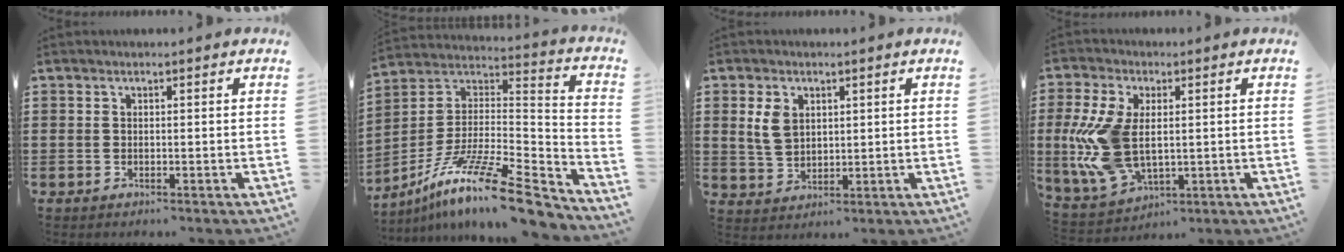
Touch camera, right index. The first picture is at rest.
{"total": 15.6, "force": [-11.3, 2.1, 10.5], "torque": [-0.186, 0.028, -0.207]}
{"total": 4.7, "force": [1.4, 3.3, 3.0], "torque": [-0.077, 0.009, 0.023]}
{"total": 11.8, "force": [0.2, 6.7, 9.7], "torque": [-0.235, -0.011, 0.006]}